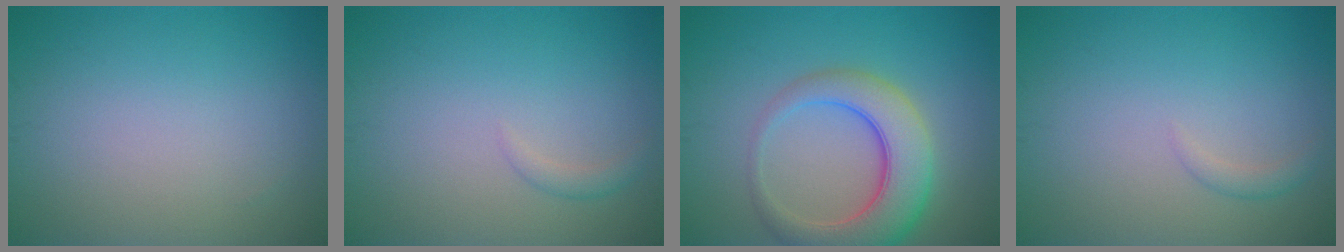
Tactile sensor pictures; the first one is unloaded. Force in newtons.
{"total": 1.0, "press": 1.0, "slide": 0.0}
{"total": 6.9, "press": 6.9, "slide": 0.3}
{"total": 1.0, "press": 1.0, "slide": 0.0}